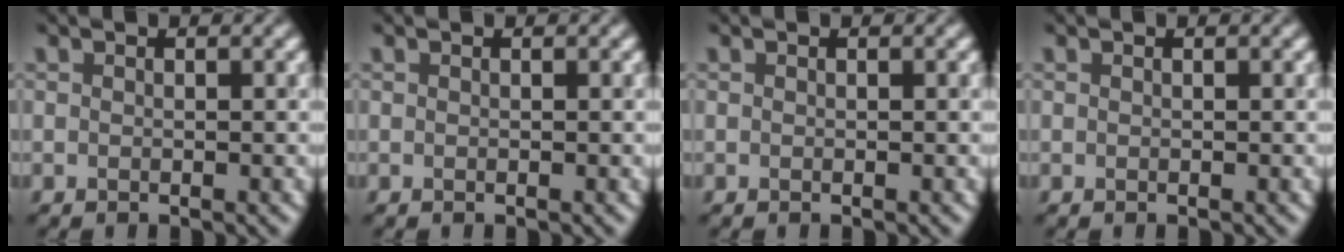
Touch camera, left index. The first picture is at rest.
{"total": 0.0}
{"total": 0.0}
{"total": 0.0}